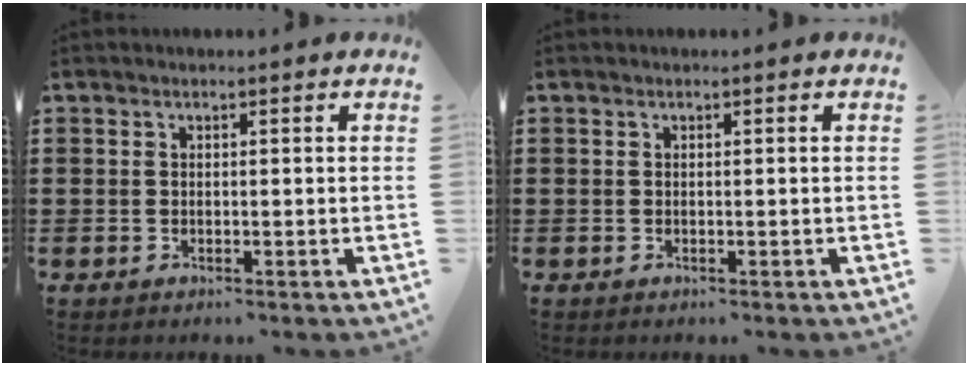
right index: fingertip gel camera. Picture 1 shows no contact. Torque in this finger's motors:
{"motor_torque": [0.00, 0.00, 0.00, 0.00]}